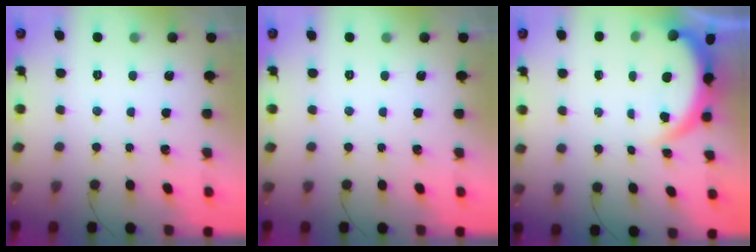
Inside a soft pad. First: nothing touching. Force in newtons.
{"total": 0.0}
{"total": 3.8, "press": 3.8, "slide": 0.1}